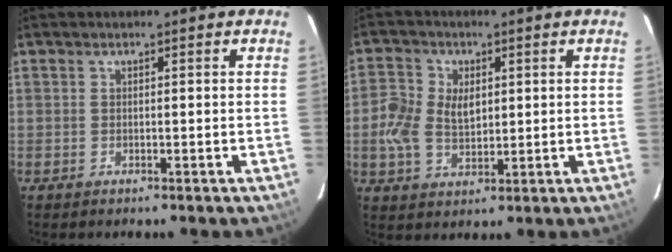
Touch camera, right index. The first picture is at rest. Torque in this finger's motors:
{"motor_torque": [0.26, -0.09, 0.49, 0.10]}